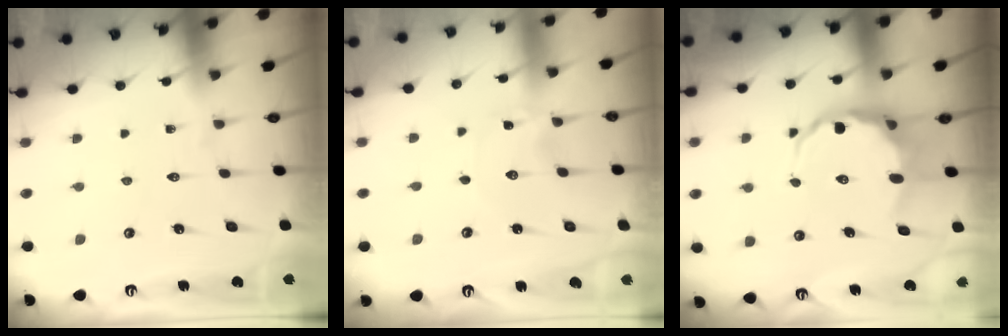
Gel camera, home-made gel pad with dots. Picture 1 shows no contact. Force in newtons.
{"total": 0.0}
{"total": 7.3, "press": 7.0, "slide": 2.0}